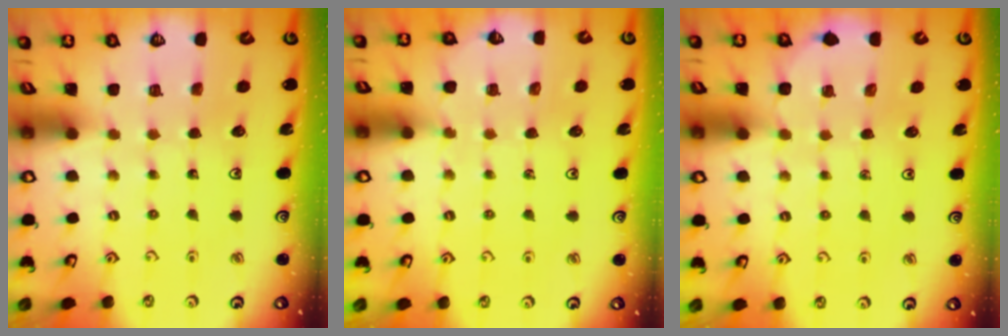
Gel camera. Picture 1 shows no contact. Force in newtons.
{"total": 6.0, "press": 5.9, "slide": 1.2}
{"total": 3.8, "press": 3.6, "slide": 1.5}